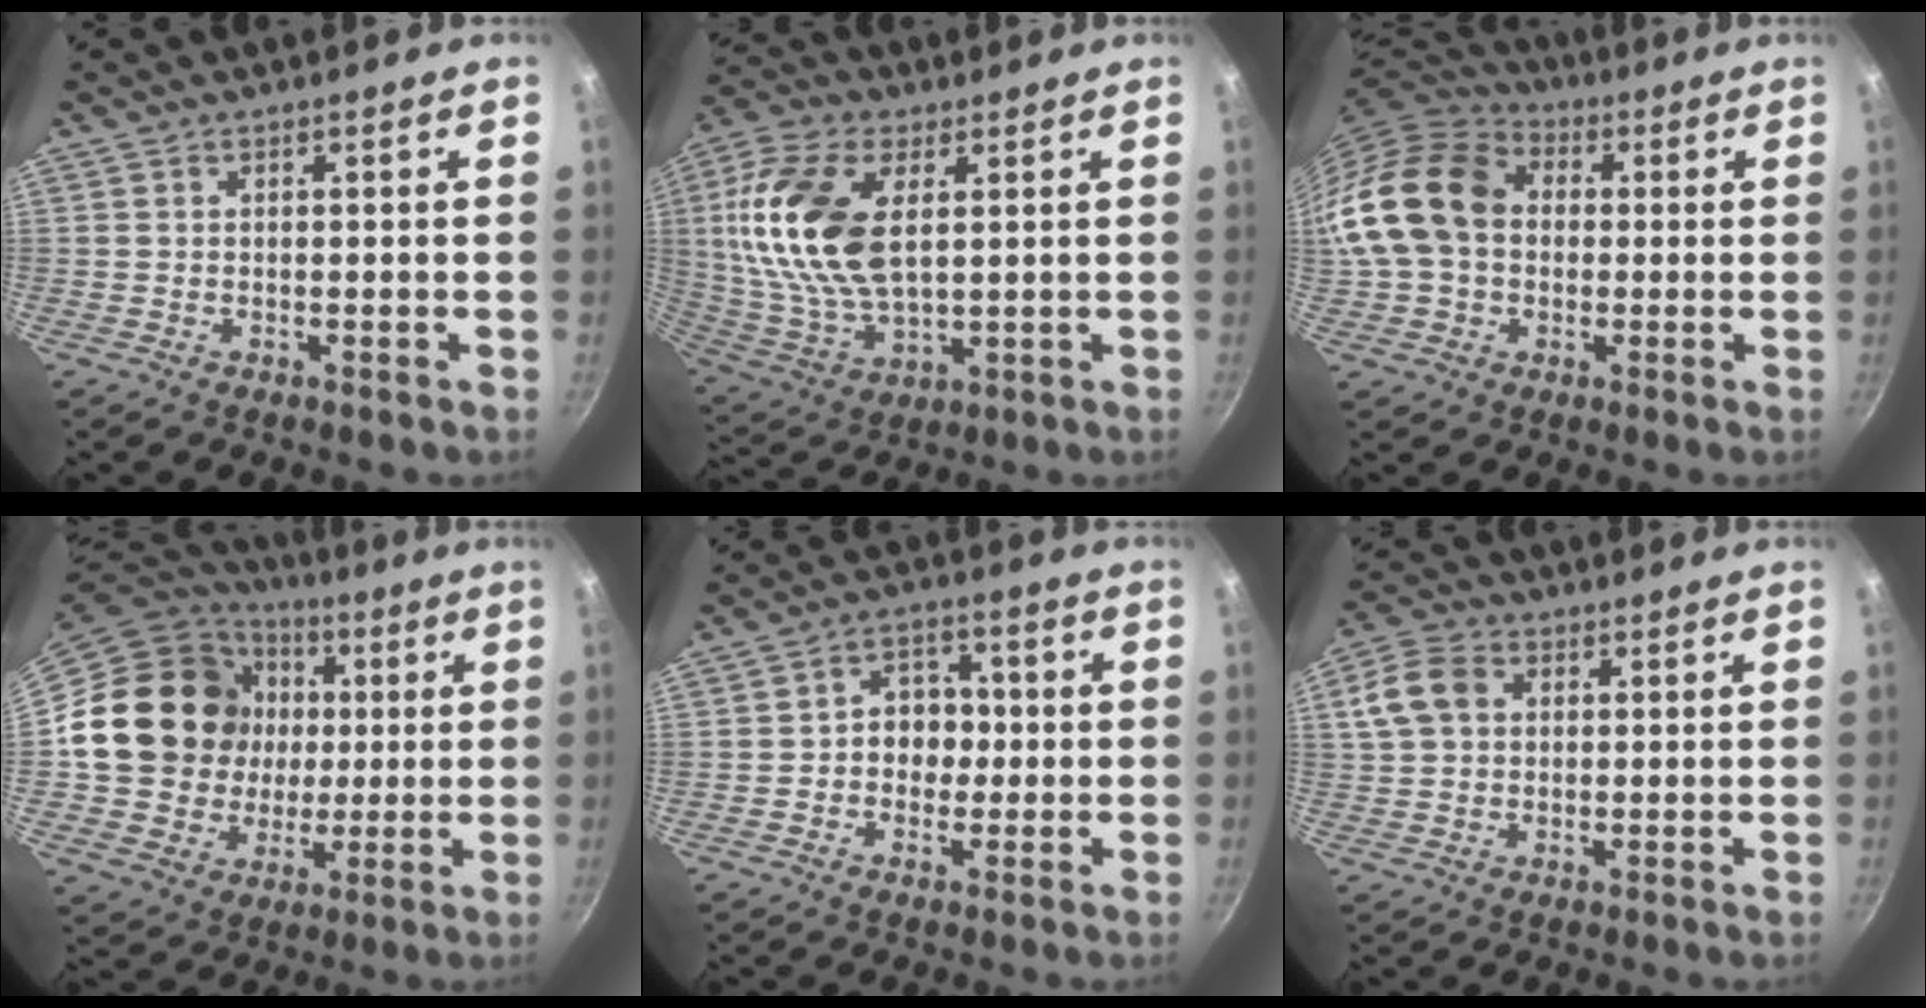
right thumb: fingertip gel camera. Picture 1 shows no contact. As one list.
[{"total": 19.2, "force": [4.3, 10.5, 15.5], "torque": [-0.306, -0.007, 0.086]}, {"total": 18.2, "force": [1.3, 14.0, 11.6], "torque": [-0.209, 0.037, 0.014]}, {"total": 21.8, "force": [2.7, 19.1, 10.3], "torque": [-0.176, 0.020, 0.055]}, {"total": 6.9, "force": [-0.4, 5.7, 3.9], "torque": [-0.011, 0.016, -0.011]}, {"total": 5.2, "force": [1.4, 4.1, 2.8], "torque": [-0.041, 0.005, 0.021]}]